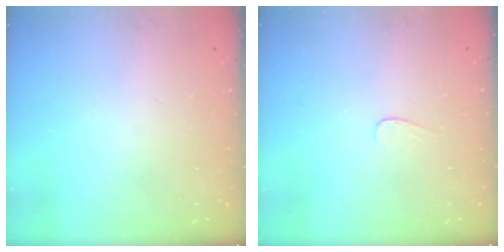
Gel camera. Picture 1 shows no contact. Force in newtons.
{"total": 3.1, "press": 3.0, "slide": 0.3}